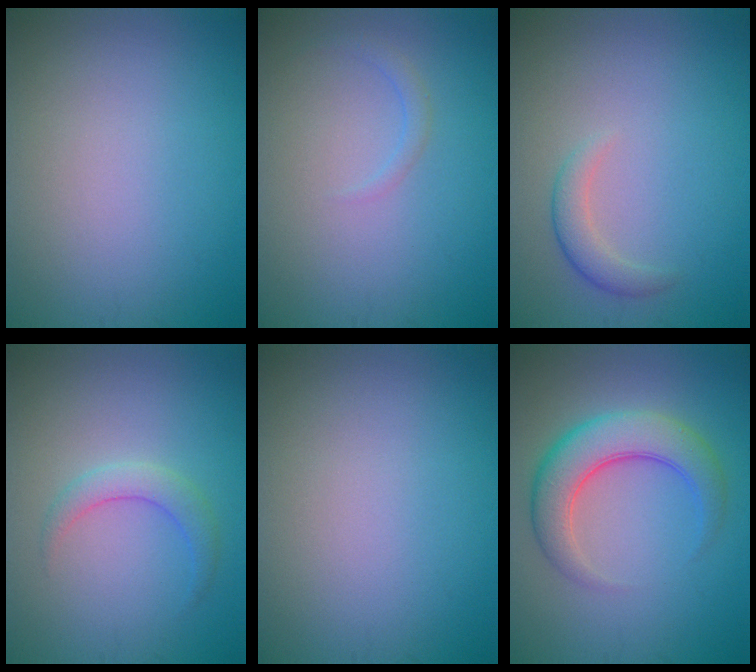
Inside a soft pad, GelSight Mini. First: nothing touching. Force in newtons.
{"total": 1.0, "press": 1.0, "slide": 0.1}
{"total": 1.9, "press": 1.9, "slide": 0.2}
{"total": 2.0, "press": 2.0, "slide": 0.1}
{"total": 0.0}
{"total": 5.8, "press": 5.8, "slide": 0.4}